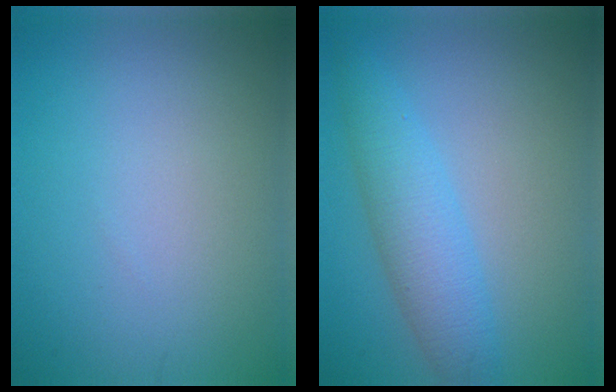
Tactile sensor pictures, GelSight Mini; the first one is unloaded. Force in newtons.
{"total": 4.4, "press": 4.4, "slide": 0.1}